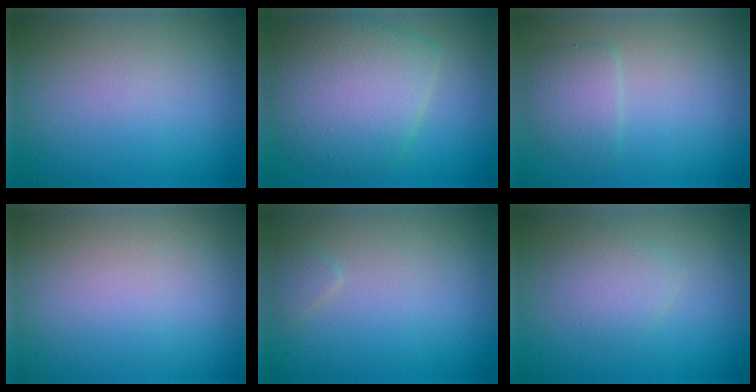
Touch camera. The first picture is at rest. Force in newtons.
{"total": 7.1, "press": 7.1, "slide": 0.2}
{"total": 2.3, "press": 2.3, "slide": 0.3}
{"total": 0.0}
{"total": 0.8, "press": 0.8, "slide": 0.0}
{"total": 2.3, "press": 2.3, "slide": 0.1}